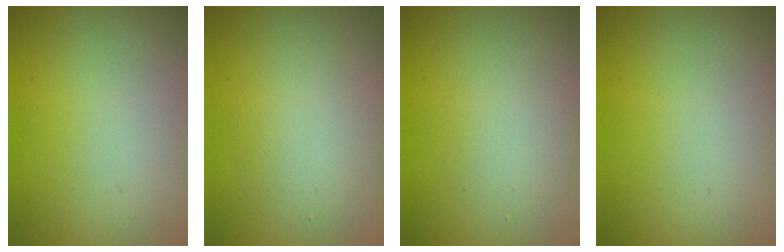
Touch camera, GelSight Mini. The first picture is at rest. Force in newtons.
{"total": 3.6, "press": 3.6, "slide": 0.4}
{"total": 2.1, "press": 2.1, "slide": 0.0}
{"total": 0.0}